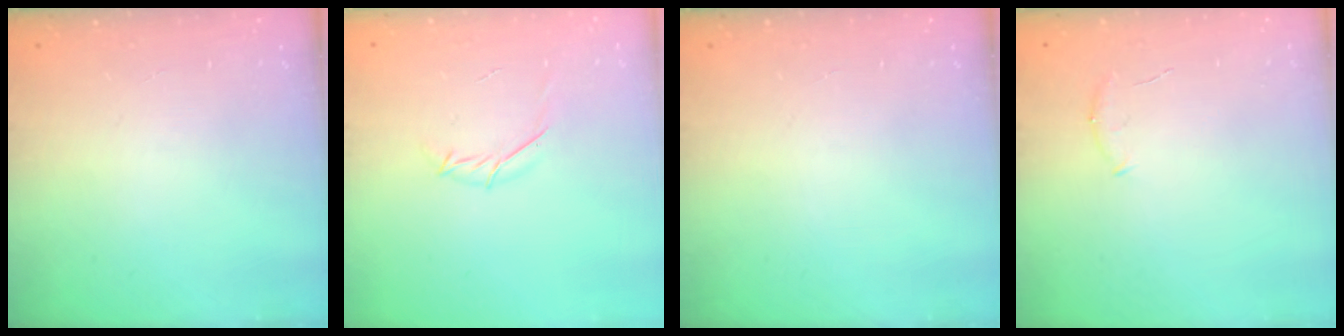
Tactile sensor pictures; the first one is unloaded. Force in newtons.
{"total": 6.4, "press": 6.2, "slide": 1.5}
{"total": 0.0}
{"total": 5.5, "press": 5.4, "slide": 1.3}